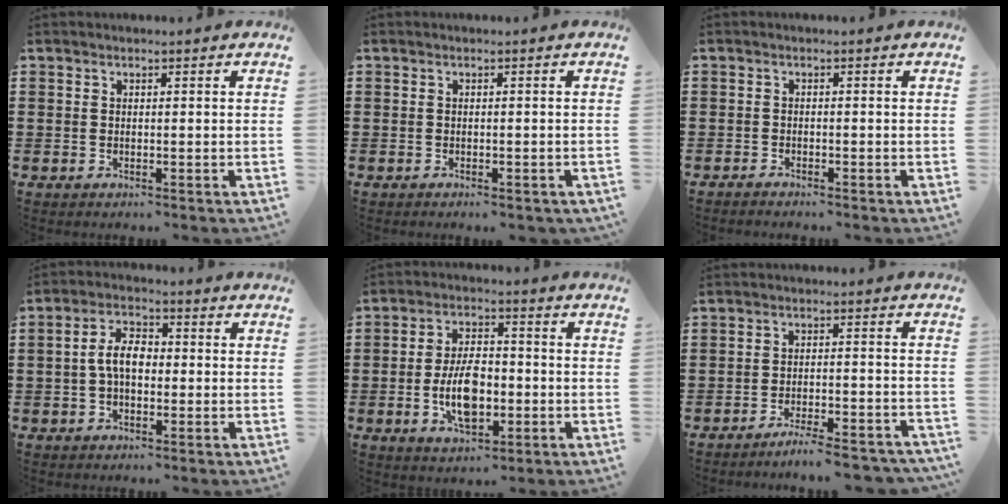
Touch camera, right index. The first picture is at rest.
{"total": 0.6, "force": [-0.5, 0.1, 0.3], "torque": [-0.007, -0.003, -0.010]}
{"total": 1.1, "force": [-1.1, 0.0, -0.1], "torque": [-0.001, 0.003, -0.024]}
{"total": 5.5, "force": [-0.5, 3.0, 4.6], "torque": [-0.100, 0.005, -0.014]}
{"total": 8.6, "force": [-1.9, 4.4, 7.2], "torque": [-0.134, -0.001, -0.041]}
{"total": 4.8, "force": [-4.4, -0.1, 1.8], "torque": [-0.030, -0.005, -0.085]}